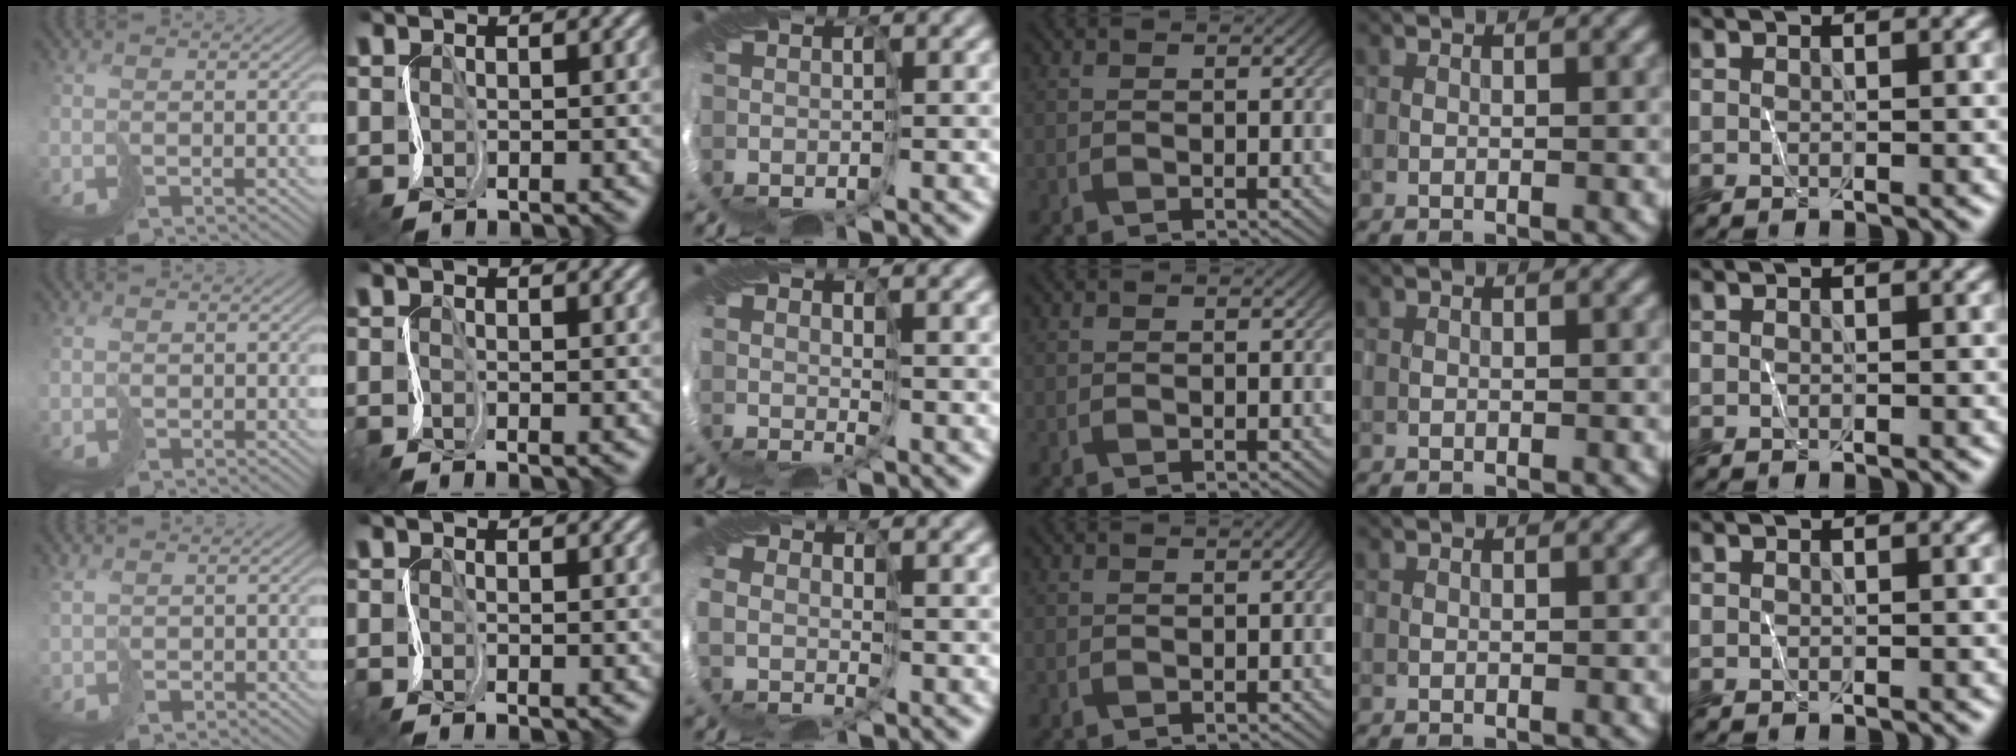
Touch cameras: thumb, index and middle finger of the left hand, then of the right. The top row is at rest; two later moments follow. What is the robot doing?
{"motion": "cut", "object": "bubble wrap"}